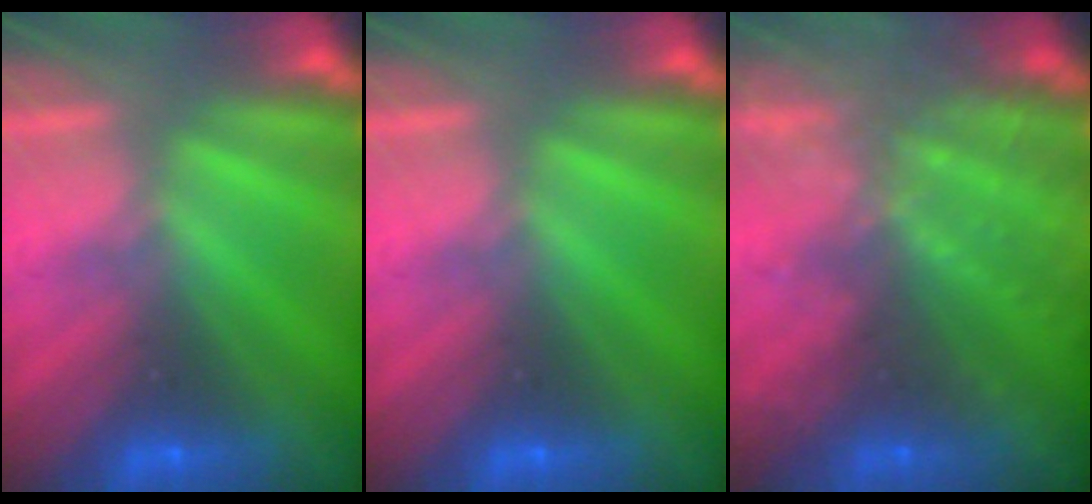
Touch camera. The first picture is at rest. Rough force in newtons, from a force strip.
{"total": 0.0}
{"total": 9.0}